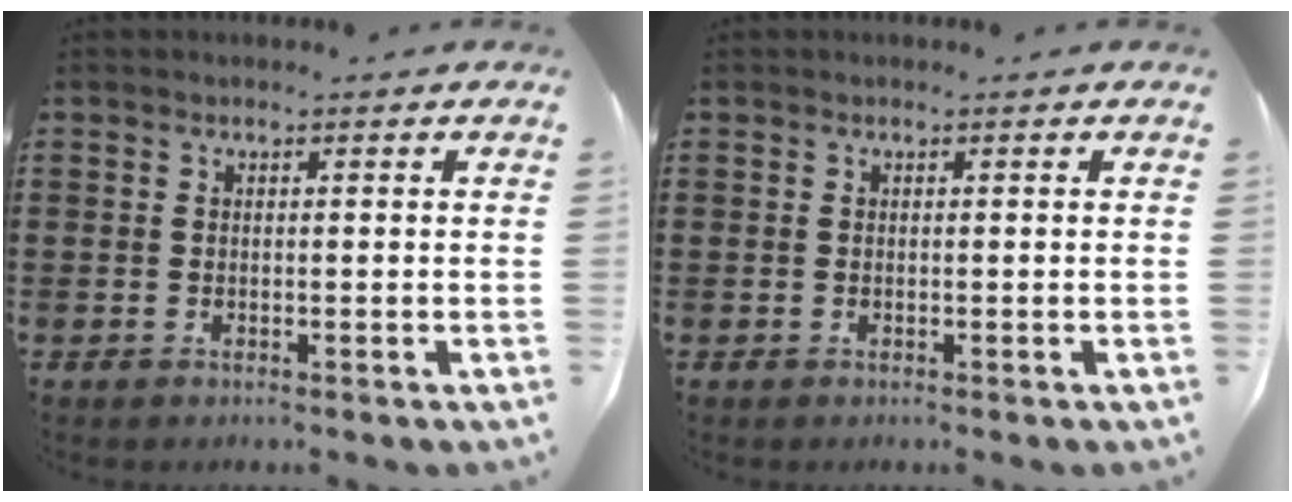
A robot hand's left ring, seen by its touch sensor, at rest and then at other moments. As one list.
[{"total": 0.0}]